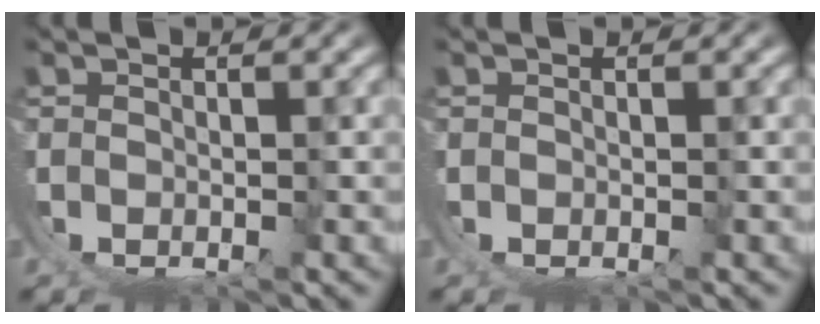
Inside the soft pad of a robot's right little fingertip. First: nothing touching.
{"total": 0.0}